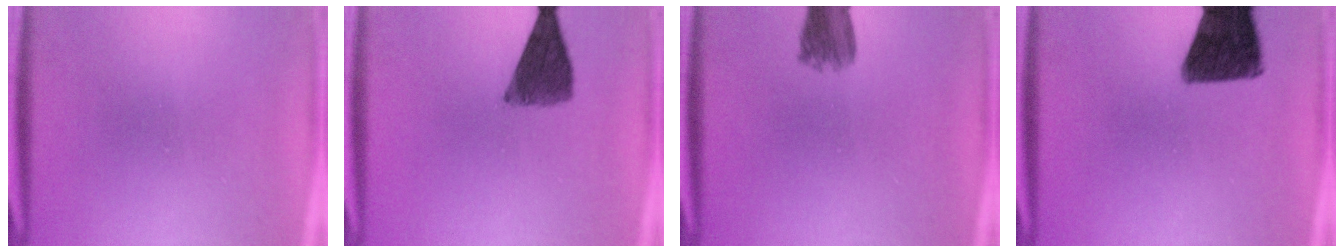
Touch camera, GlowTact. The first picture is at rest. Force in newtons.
{"total": 7.1}
{"total": 4.2}
{"total": 12.4}